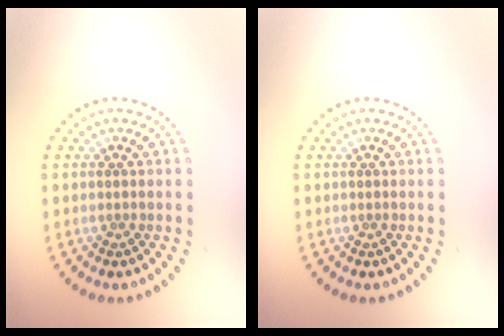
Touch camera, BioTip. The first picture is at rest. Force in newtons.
{"total": 0.0}